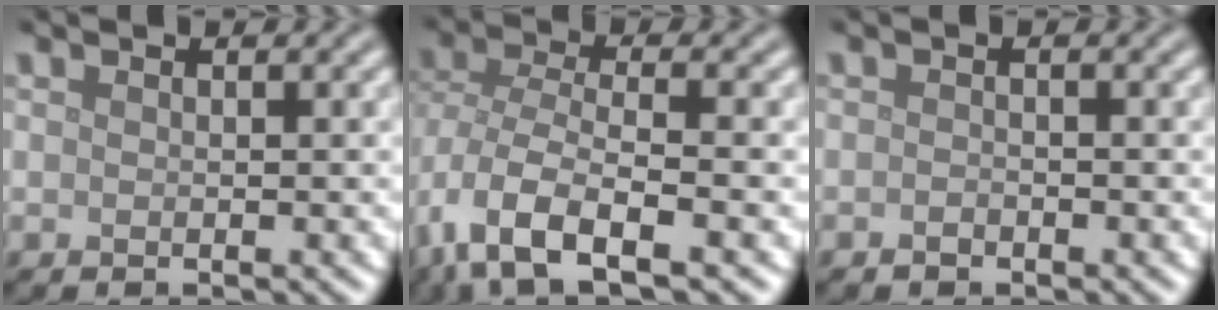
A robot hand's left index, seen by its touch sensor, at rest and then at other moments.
{"total": 8.1, "force": [-3.5, 3.8, 6.3], "torque": [-0.132, -0.011, -0.070]}
{"total": 0.6, "force": [-0.4, 0.4, 0.3], "torque": [-0.006, -0.002, -0.008]}